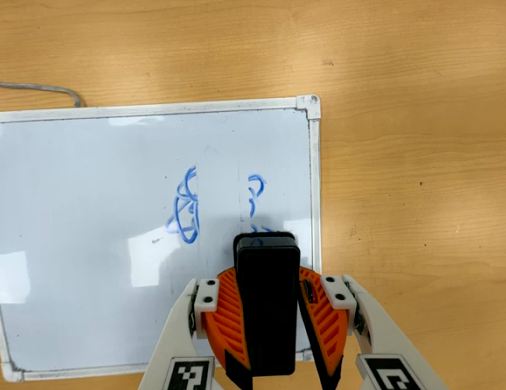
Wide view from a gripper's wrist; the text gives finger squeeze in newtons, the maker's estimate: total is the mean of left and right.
{"total": 11.4, "left": 10.6, "right": 12.2}